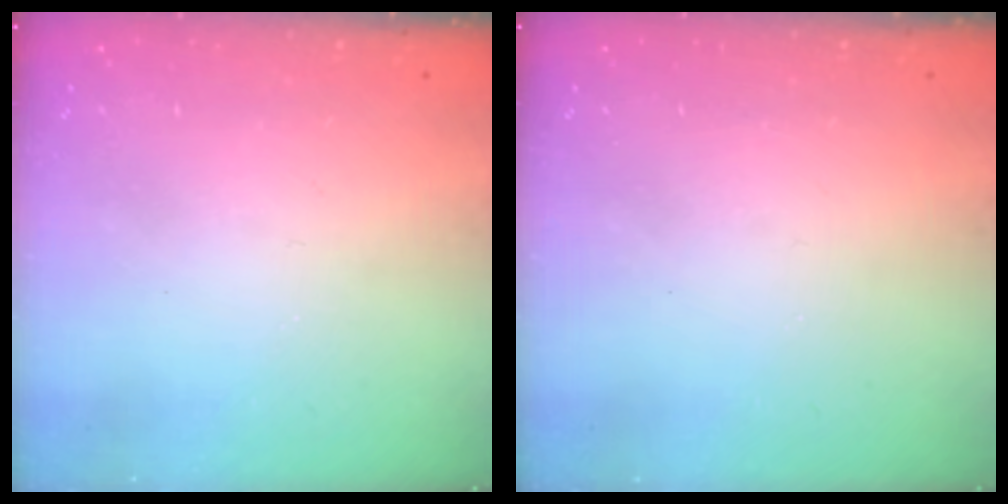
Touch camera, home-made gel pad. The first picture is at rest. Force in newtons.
{"total": 0.0}